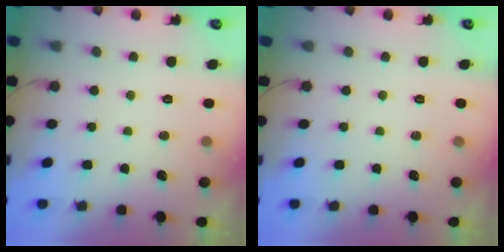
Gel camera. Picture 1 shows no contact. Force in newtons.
{"total": 0.0}